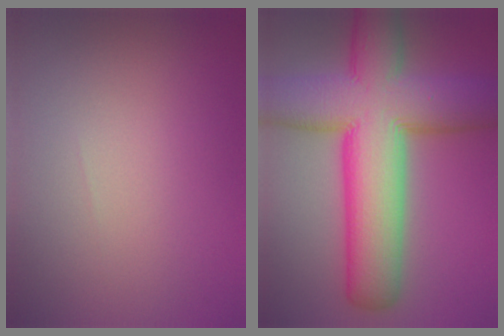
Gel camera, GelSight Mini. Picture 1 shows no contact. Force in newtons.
{"total": 14.2, "press": 14.1, "slide": 0.7}